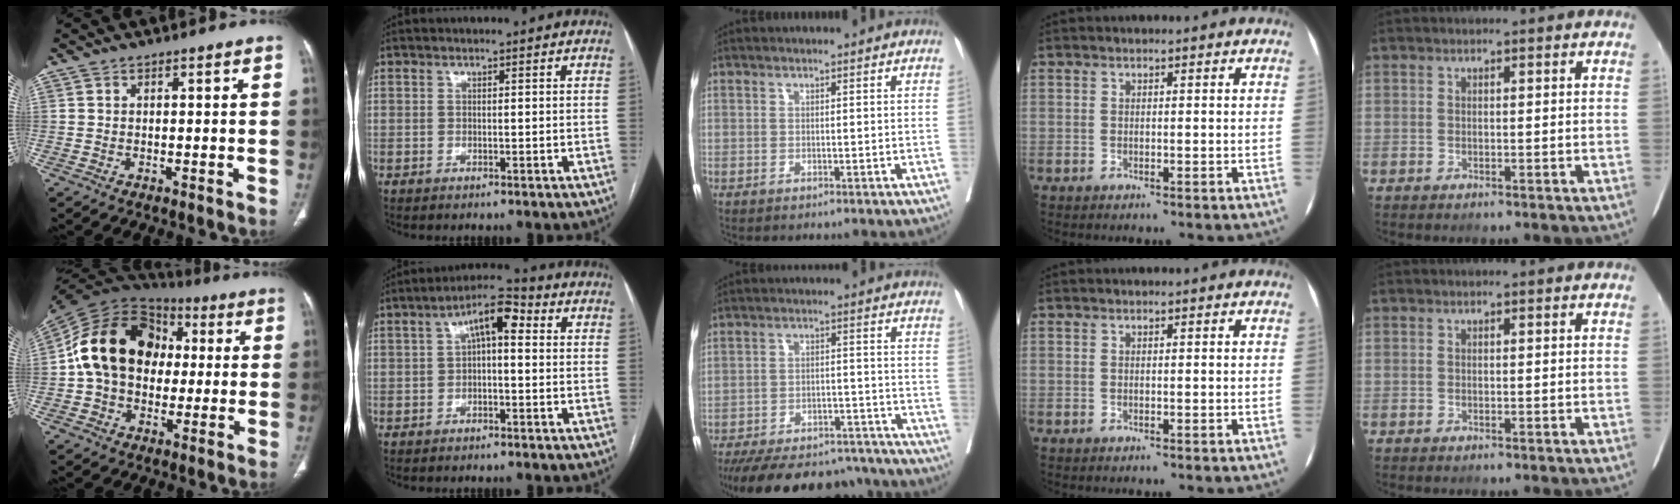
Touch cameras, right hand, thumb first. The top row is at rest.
{"thumb": {"total": 19.8, "force": [1.6, 15.1, 12.8], "torque": [-0.210, 0.036, 0.021]}, "index": {"total": 6.8, "force": [1.4, 2.4, 6.2], "torque": [-0.103, 0.037, 0.019]}, "middle": {"total": 21.5, "force": [-18.8, 7.0, 7.6], "torque": [-0.142, -0.002, -0.255]}}